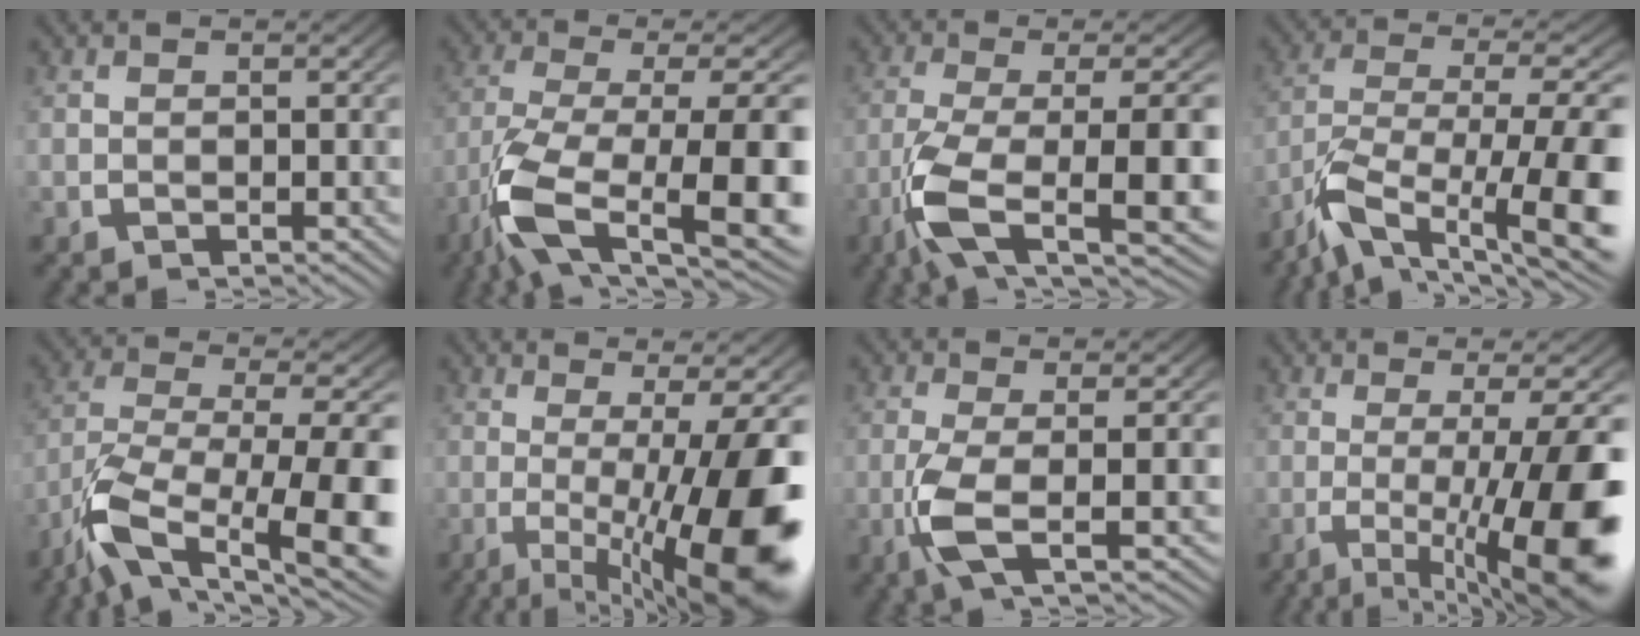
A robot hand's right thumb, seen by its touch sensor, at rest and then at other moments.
{"total": 14.5, "force": [-3.3, 7.8, 11.7], "torque": [-0.250, -0.062, -0.019]}
{"total": 12.4, "force": [-2.4, 6.3, 10.4], "torque": [-0.219, -0.038, -0.020]}
{"total": 11.3, "force": [-2.5, 6.0, 9.3], "torque": [-0.195, -0.053, -0.012]}
{"total": 12.9, "force": [-2.7, 7.1, 10.5], "torque": [-0.224, -0.059, -0.010]}
{"total": 15.3, "force": [-2.2, 6.8, 13.6], "torque": [-0.207, -0.037, -0.009]}
{"total": 5.1, "force": [-0.2, 1.7, 4.8], "torque": [-0.119, -0.015, 0.001]}
{"total": 14.0, "force": [-2.3, 6.0, 12.4], "torque": [-0.189, -0.035, -0.011]}